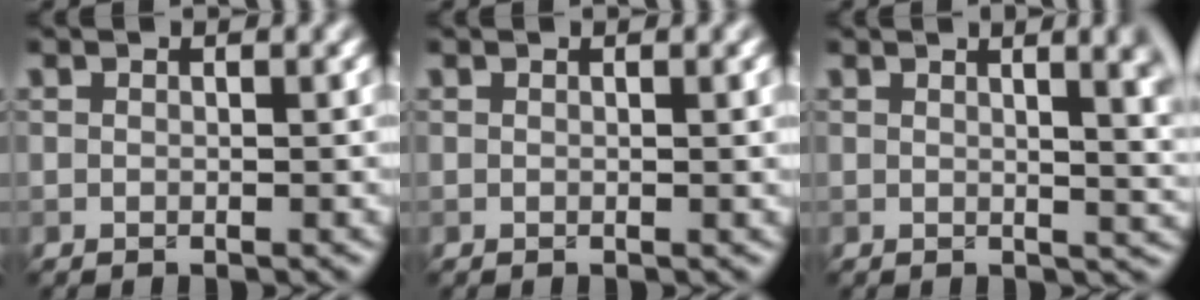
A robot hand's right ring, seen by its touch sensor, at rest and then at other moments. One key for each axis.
{"total": 0.9, "fx": 0.3, "fy": 0.3, "fz": 0.8, "tx": -0.006, "ty": 0.005, "tz": 0.003}
{"total": 9.8, "fx": 2.9, "fy": 4.3, "fz": 8.3, "tx": -0.029, "ty": 0.033, "tz": 0.016}